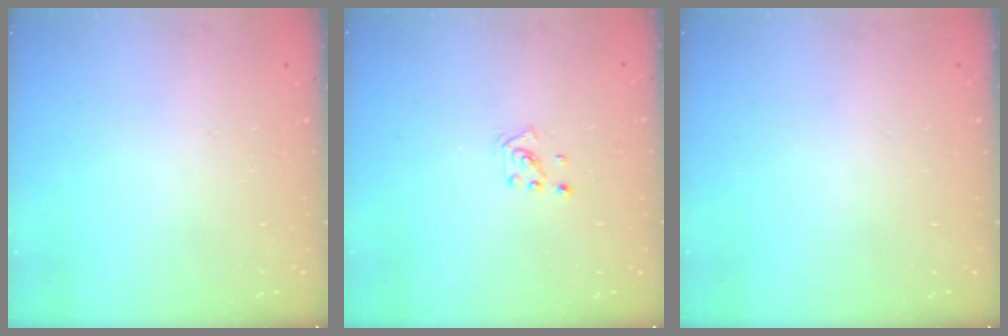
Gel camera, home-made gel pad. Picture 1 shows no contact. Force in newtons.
{"total": 2.0, "press": 2.0, "slide": 0.6}
{"total": 0.0}